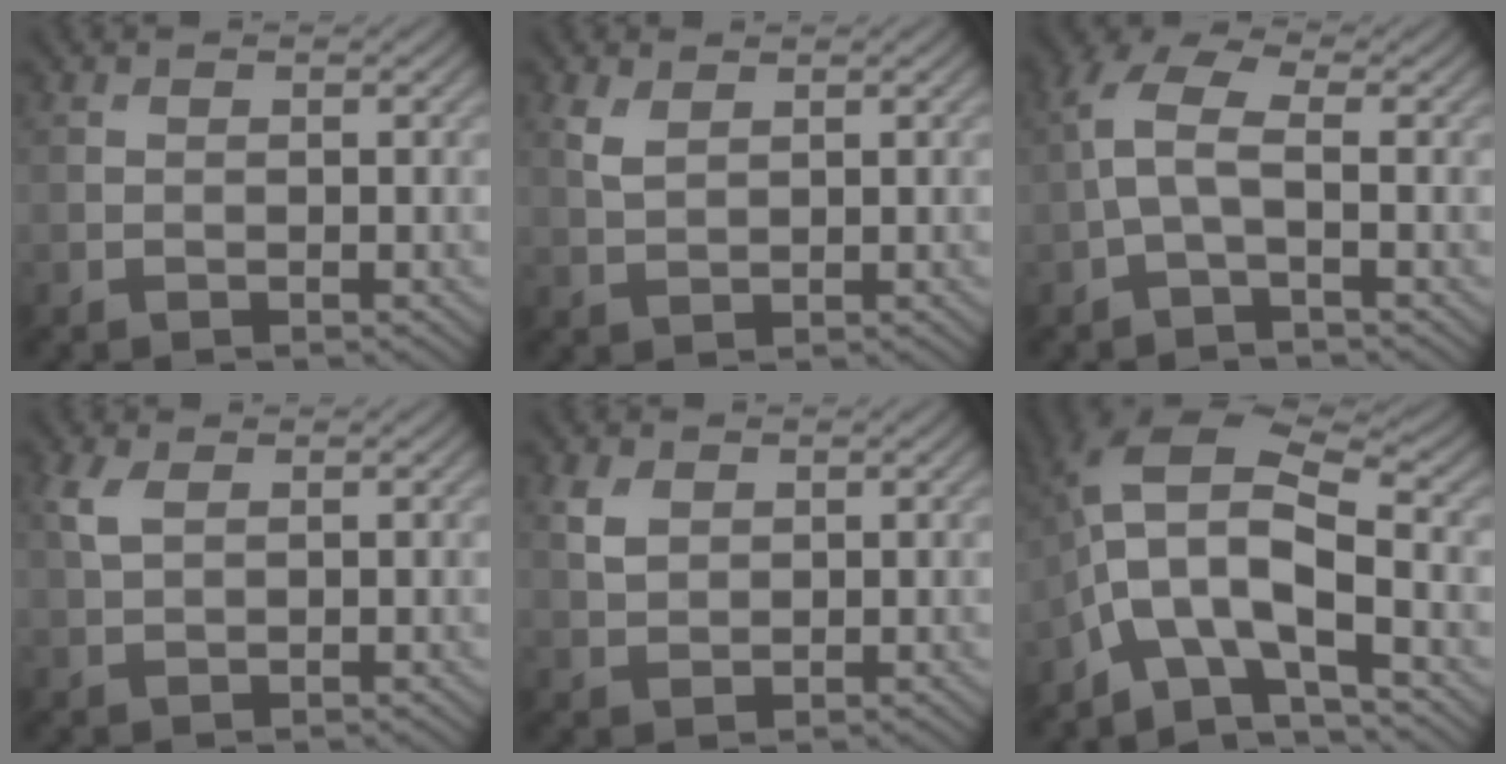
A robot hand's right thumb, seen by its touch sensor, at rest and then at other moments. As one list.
[{"total": 2.3, "force": [1.3, 1.1, 1.5], "torque": [-0.044, 0.000, 0.029]}, {"total": 4.3, "force": [-0.6, 1.6, 4.0], "torque": [-0.097, 0.015, -0.023]}, {"total": 2.9, "force": [1.2, 1.4, 2.2], "torque": [-0.061, 0.005, 0.025]}, {"total": 3.0, "force": [1.4, 2.1, 1.7], "torque": [-0.044, 0.000, 0.028]}, {"total": 11.1, "force": [-3.8, 4.2, 9.6], "torque": [-0.180, 0.008, -0.079]}]